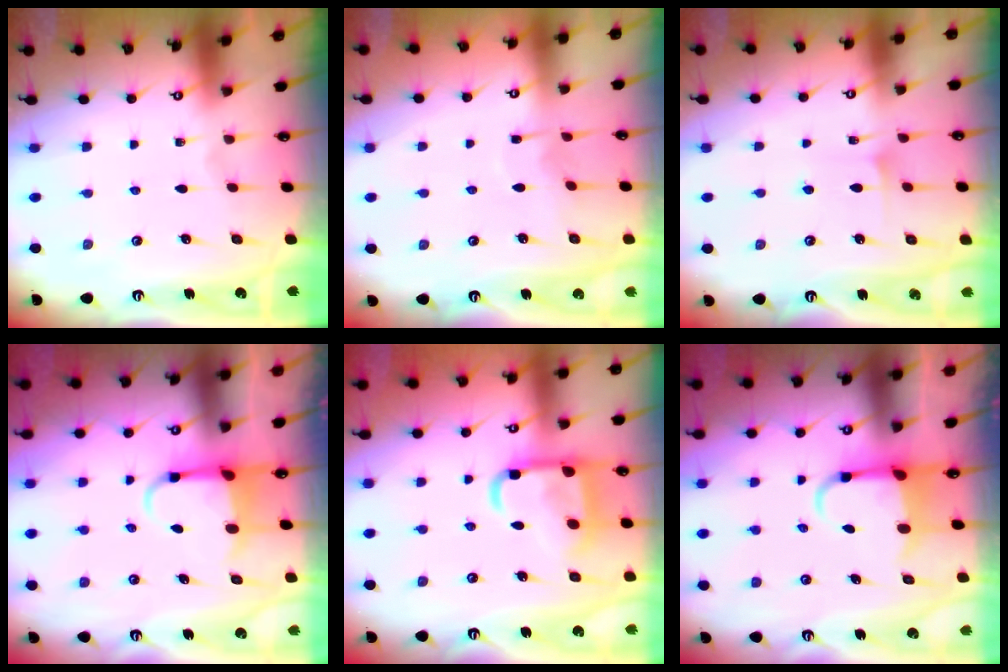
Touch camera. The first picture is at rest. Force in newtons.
{"total": 4.5, "press": 4.4, "slide": 0.6}
{"total": 6.0, "press": 6.0, "slide": 0.6}
{"total": 3.9, "press": 3.8, "slide": 1.1}
{"total": 14.5, "press": 14.5, "slide": 1.4}
{"total": 4.4, "press": 4.3, "slide": 1.1}